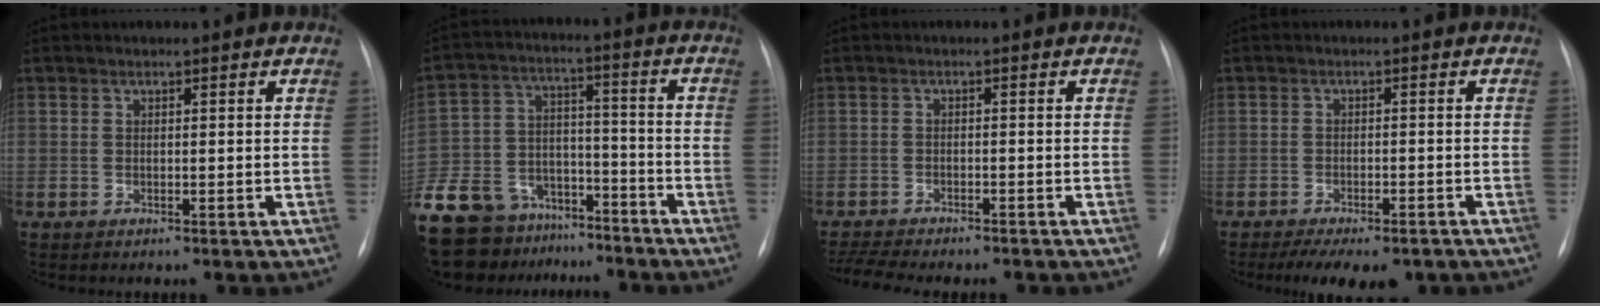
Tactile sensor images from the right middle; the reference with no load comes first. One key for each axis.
{"total": 22.2, "fx": -16.9, "fy": 11.6, "fz": 8.5, "tx": -0.240, "ty": 0.004, "tz": -0.278}
{"total": 9.0, "fx": -8.1, "fy": 1.4, "fz": 3.6, "tx": -0.061, "ty": -0.003, "tz": -0.116}
{"total": 9.8, "fx": -7.5, "fy": 3.6, "fz": 5.1, "tx": -0.069, "ty": -0.004, "tz": -0.100}